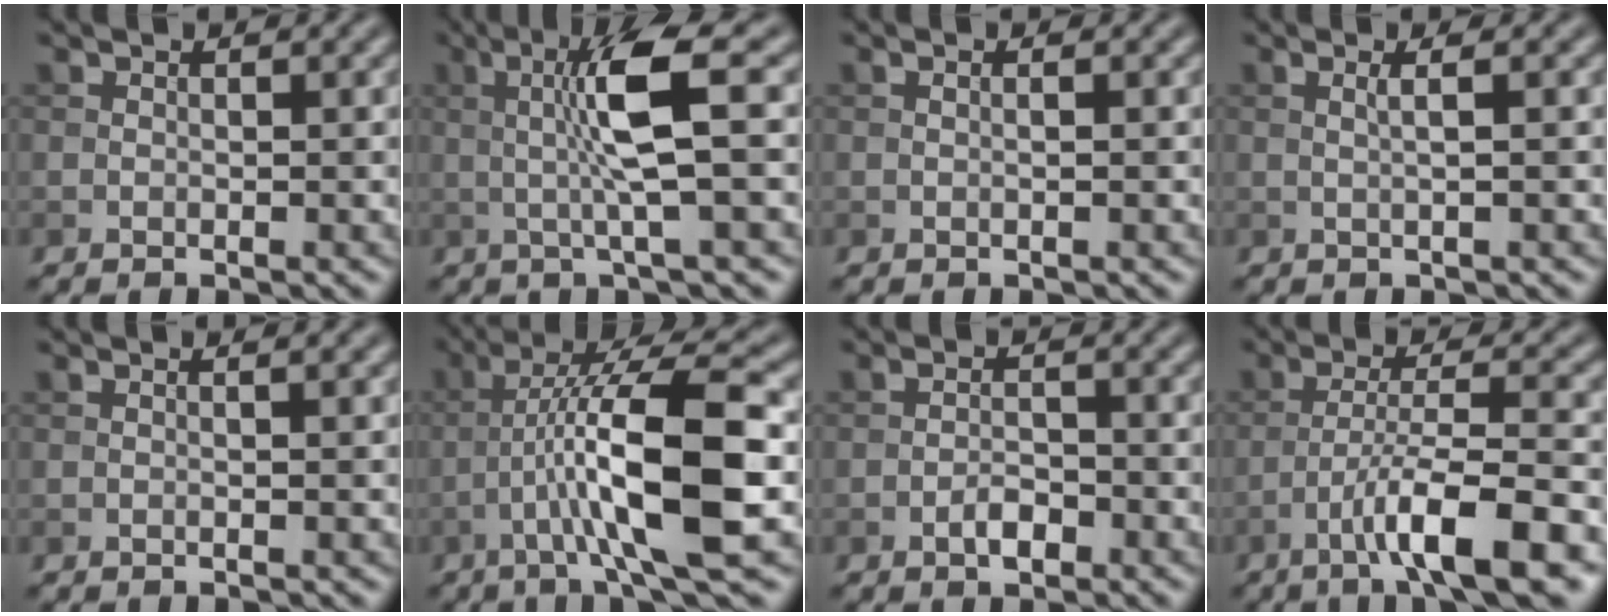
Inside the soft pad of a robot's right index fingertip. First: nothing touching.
{"total": 6.1, "force": [0.6, 0.6, 6.1], "torque": [-0.121, 0.007, 0.011]}
{"total": 0.7, "force": [0.1, 0.1, 0.7], "torque": [-0.013, -0.002, 0.001]}
{"total": 1.6, "force": [0.3, 0.3, 1.6], "torque": [-0.025, 0.004, -0.001]}
{"total": 1.2, "force": [0.3, 0.4, 1.1], "torque": [-0.015, 0.004, -0.004]}
{"total": 10.3, "force": [-2.3, 1.8, 9.9], "torque": [-0.164, 0.022, -0.041]}
{"total": 1.9, "force": [-1.0, 0.8, 1.4], "torque": [-0.023, 0.003, -0.021]}
{"total": 8.4, "force": [-4.5, 1.4, 6.9], "torque": [-0.108, 0.012, -0.075]}